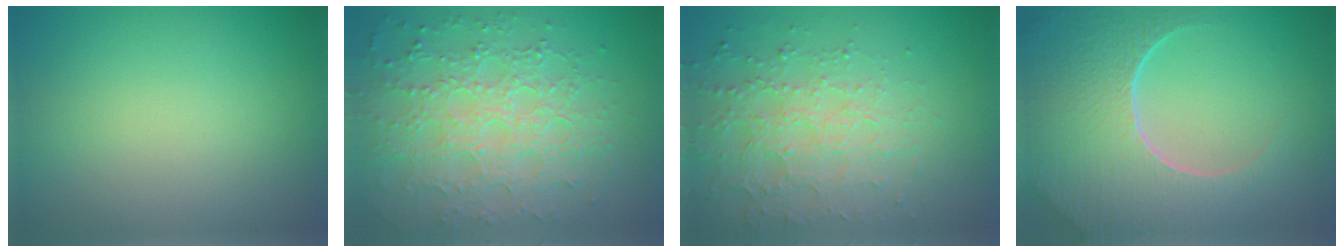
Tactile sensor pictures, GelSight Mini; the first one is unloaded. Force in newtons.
{"total": 7.5, "press": 5.6, "slide": 5.0}
{"total": 4.0, "press": 4.0, "slide": 0.3}
{"total": 9.4, "press": 6.7, "slide": 6.6}